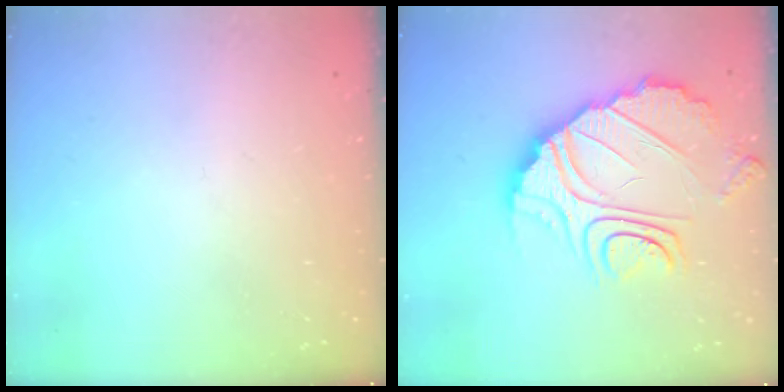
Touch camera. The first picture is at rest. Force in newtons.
{"total": 14.3, "press": 14.2, "slide": 1.3}